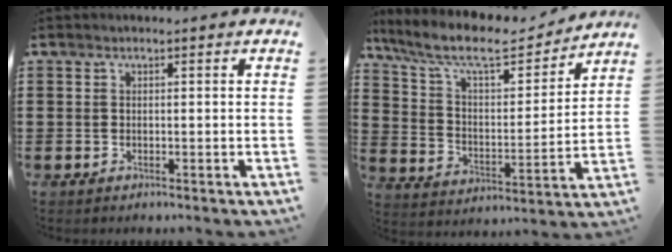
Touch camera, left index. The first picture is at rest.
{"total": 10.0, "force": [8.4, 2.1, 5.1], "torque": [-0.134, -0.042, 0.140]}